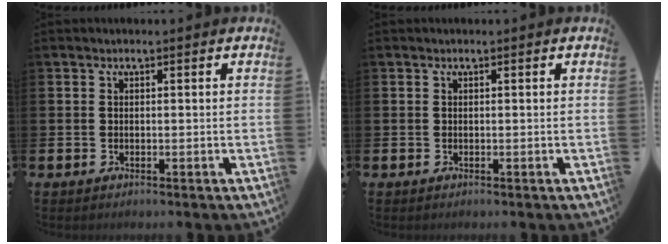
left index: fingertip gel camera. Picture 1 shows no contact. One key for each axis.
{"total": 0.0}